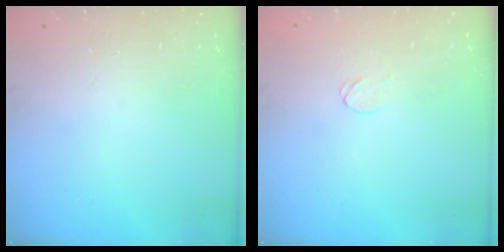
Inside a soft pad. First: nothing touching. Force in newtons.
{"total": 3.4, "press": 3.4, "slide": 0.3}